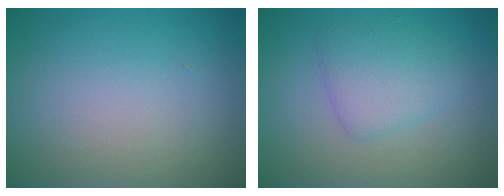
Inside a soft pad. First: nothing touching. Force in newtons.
{"total": 2.9, "press": 2.9, "slide": 0.1}